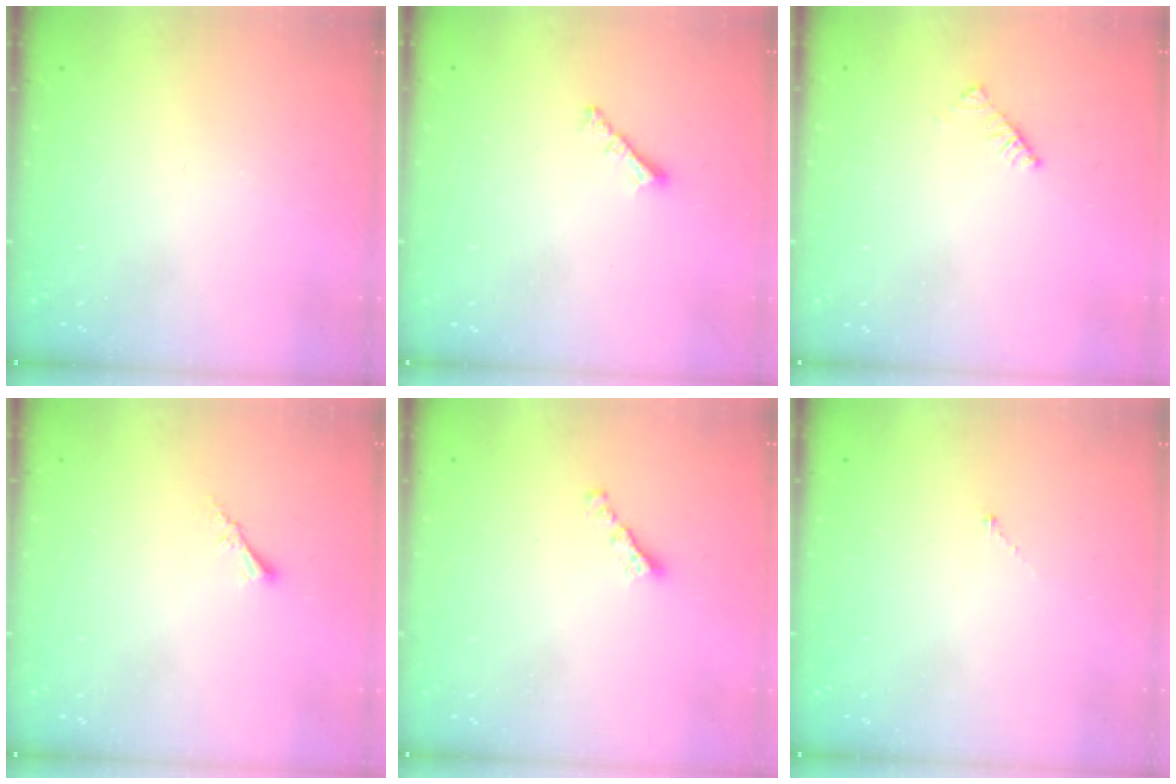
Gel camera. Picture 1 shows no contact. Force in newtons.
{"total": 2.4, "press": 2.4, "slide": 0.5}
{"total": 2.6, "press": 2.6, "slide": 0.4}
{"total": 2.1, "press": 2.1, "slide": 0.3}
{"total": 2.8, "press": 2.7, "slide": 0.7}
{"total": 0.0}